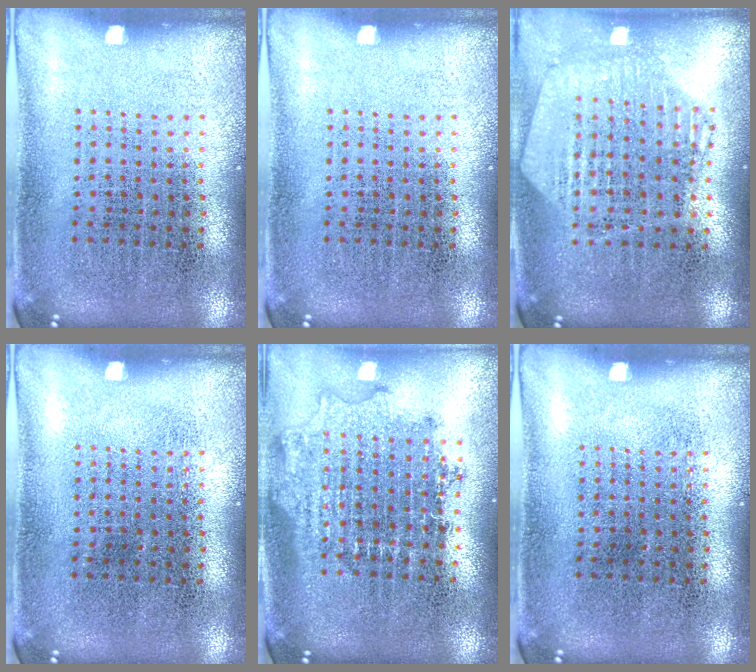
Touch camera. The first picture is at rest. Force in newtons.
{"total": 0.0}
{"total": 1.1, "press": 1.1, "slide": 0.3}
{"total": 0.0}
{"total": 1.8, "press": 1.5, "slide": 1.0}
{"total": 0.0}